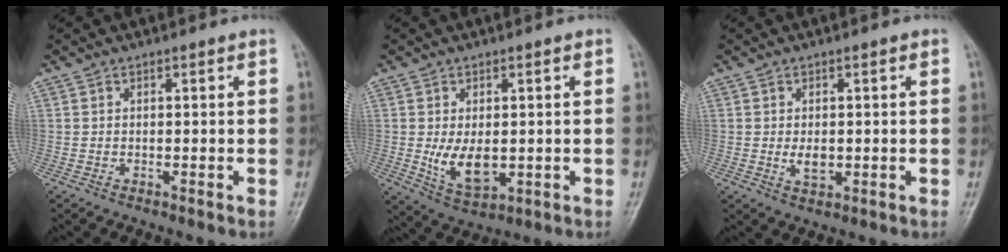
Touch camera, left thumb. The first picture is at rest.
{"total": 7.1, "force": [-0.5, 4.2, 5.7], "torque": [-0.084, -0.017, 0.005]}
{"total": 2.8, "force": [-0.2, 1.9, 2.2], "torque": [-0.028, -0.005, 0.000]}